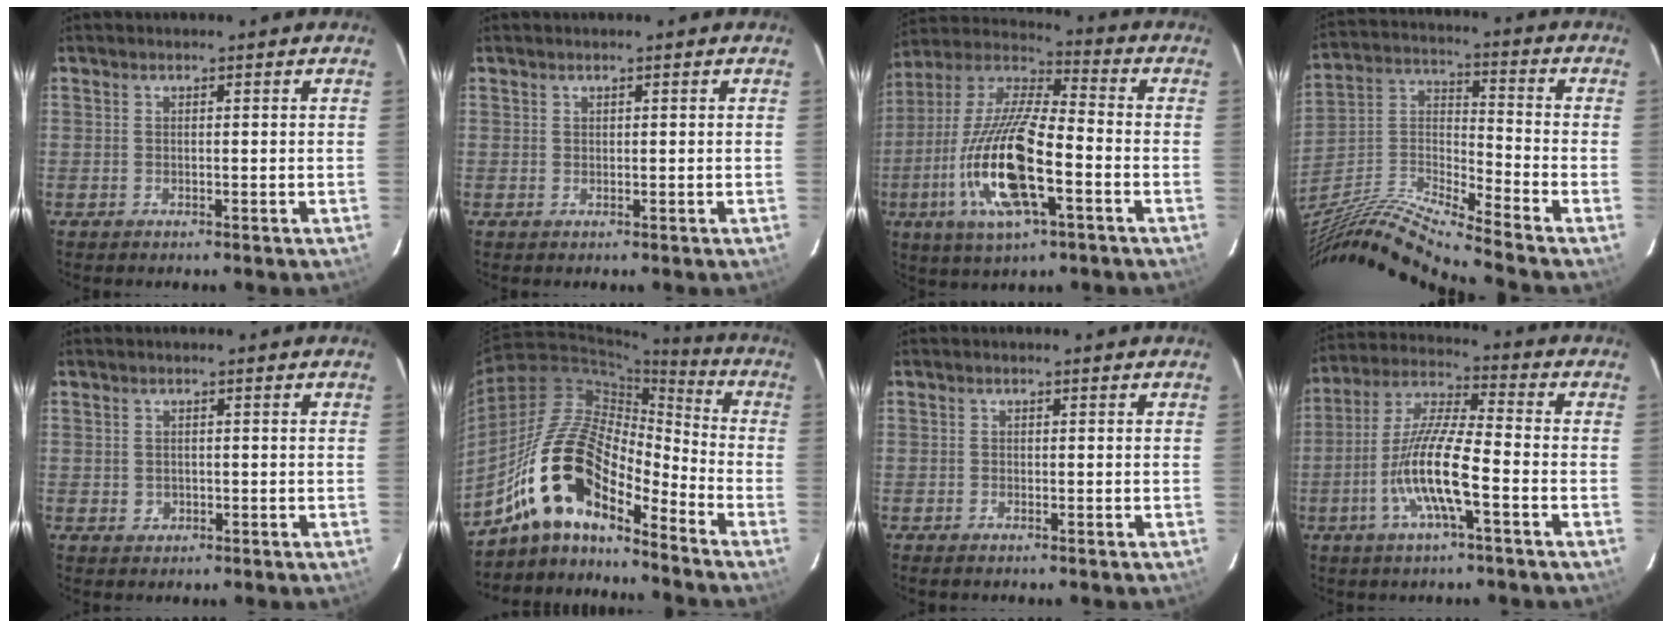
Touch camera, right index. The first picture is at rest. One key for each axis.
{"total": 0.0}
{"total": 19.6, "fx": -6.4, "fy": 5.7, "fz": 17.6, "tx": -0.361, "ty": -0.019, "tz": -0.130}
{"total": 18.4, "fx": -15.6, "fy": -0.8, "fz": 9.9, "tx": -0.200, "ty": -0.025, "tz": -0.300}
{"total": 1.4, "fx": -0.1, "fy": 1.3, "fz": 0.3, "tx": -0.002, "ty": 0.003, "tz": 0.002}
{"total": 17.1, "fx": -11.9, "fy": 5.9, "fz": 10.7, "tx": -0.199, "ty": 0.007, "tz": -0.241}
{"total": 0.5, "fx": -0.4, "fy": 0.2, "fz": 0.2, "tx": -0.005, "ty": -0.001, "tz": -0.009}
{"total": 12.1, "fx": -4.5, "fy": 1.7, "fz": 11.1, "tx": -0.229, "ty": -0.002, "tz": -0.090}